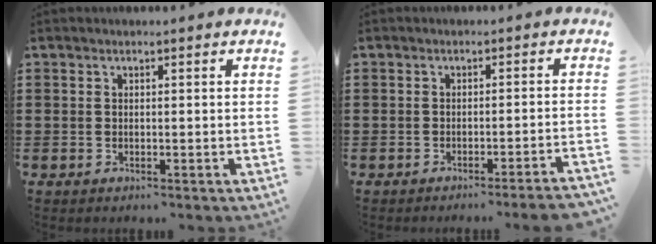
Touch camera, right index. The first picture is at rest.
{"total": 2.2, "force": [-1.9, -0.5, 1.0], "torque": [-0.018, -0.004, -0.038]}